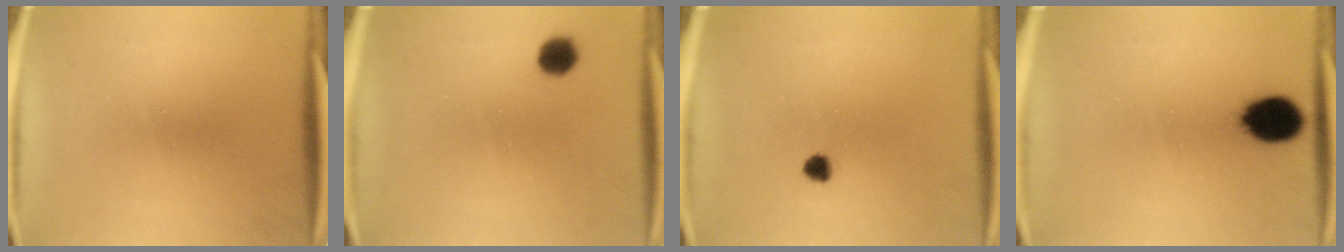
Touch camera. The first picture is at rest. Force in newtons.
{"total": 3.8}
{"total": 1.9}
{"total": 10.3}